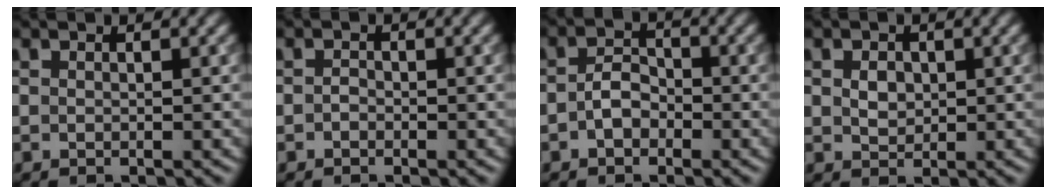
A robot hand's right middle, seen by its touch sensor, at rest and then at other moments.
{"total": 0.7, "force": [-0.3, 0.5, 0.3], "torque": [-0.006, -0.001, -0.007]}
{"total": 2.4, "force": [-0.8, 1.7, 1.5], "torque": [-0.031, 0.004, -0.020]}
{"total": 1.7, "force": [0.3, 1.4, 1.0], "torque": [-0.020, -0.001, 0.006]}